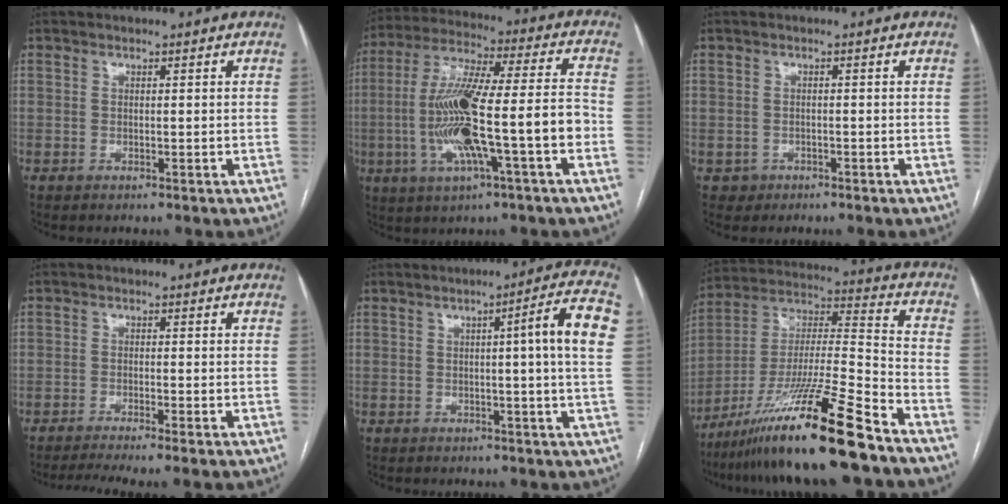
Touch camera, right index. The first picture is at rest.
{"total": 17.7, "force": [-4.1, 1.6, 17.2], "torque": [-0.326, 0.010, -0.068]}
{"total": 1.6, "force": [-0.9, 1.3, -0.1], "torque": [0.004, 0.007, -0.012]}
{"total": 5.7, "force": [-4.2, -0.3, 3.8], "torque": [-0.061, -0.006, -0.068]}
{"total": 8.2, "force": [1.2, -1.1, 8.0], "torque": [-0.105, 0.005, 0.012]}
{"total": 20.9, "force": [-14.6, -0.6, 14.9], "torque": [-0.292, -0.030, -0.262]}